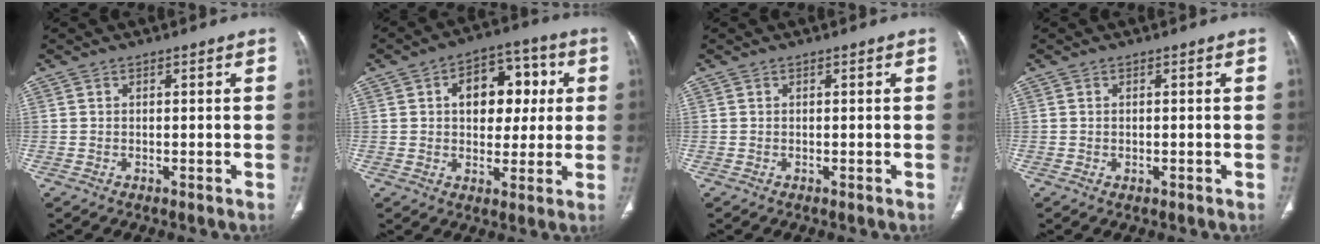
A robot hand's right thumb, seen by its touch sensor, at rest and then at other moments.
{"total": 12.9, "force": [2.5, 8.8, 9.1], "torque": [-0.081, 0.017, 0.034]}
{"total": 0.0}
{"total": 0.6, "force": [-0.2, 0.3, 0.5], "torque": [-0.015, -0.001, 0.000]}